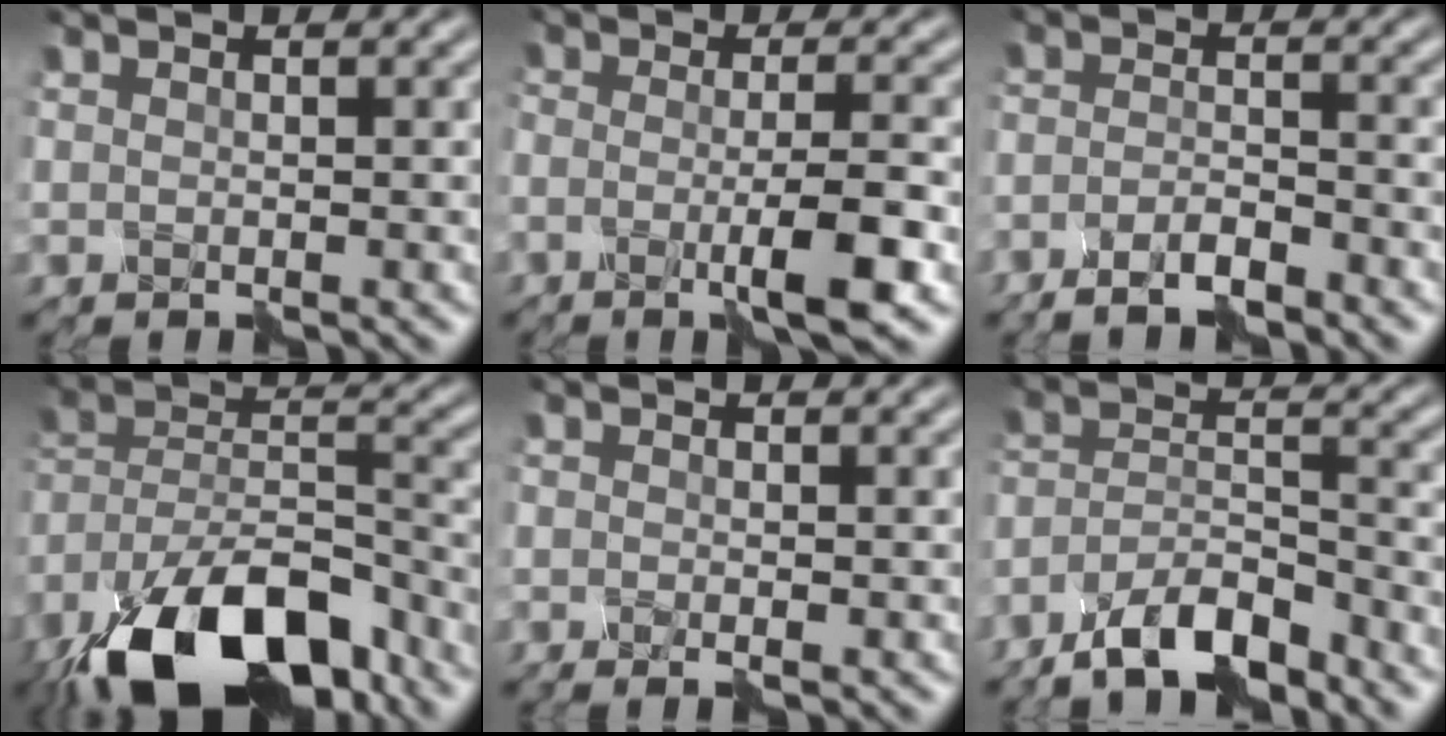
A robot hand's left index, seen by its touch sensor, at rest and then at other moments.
{"total": 4.5, "force": [-1.9, 0.8, 4.0], "torque": [-0.065, -0.005, -0.040]}
{"total": 3.0, "force": [-2.6, 0.4, 1.5], "torque": [-0.020, 0.005, -0.054]}
{"total": 16.0, "force": [-11.6, 6.4, 9.0], "torque": [-0.182, -0.009, -0.200]}
{"total": 0.8, "force": [-0.7, 0.0, 0.5], "torque": [-0.002, 0.002, -0.014]}
{"total": 6.9, "force": [-5.8, 1.6, 3.4], "torque": [-0.058, 0.002, -0.109]}